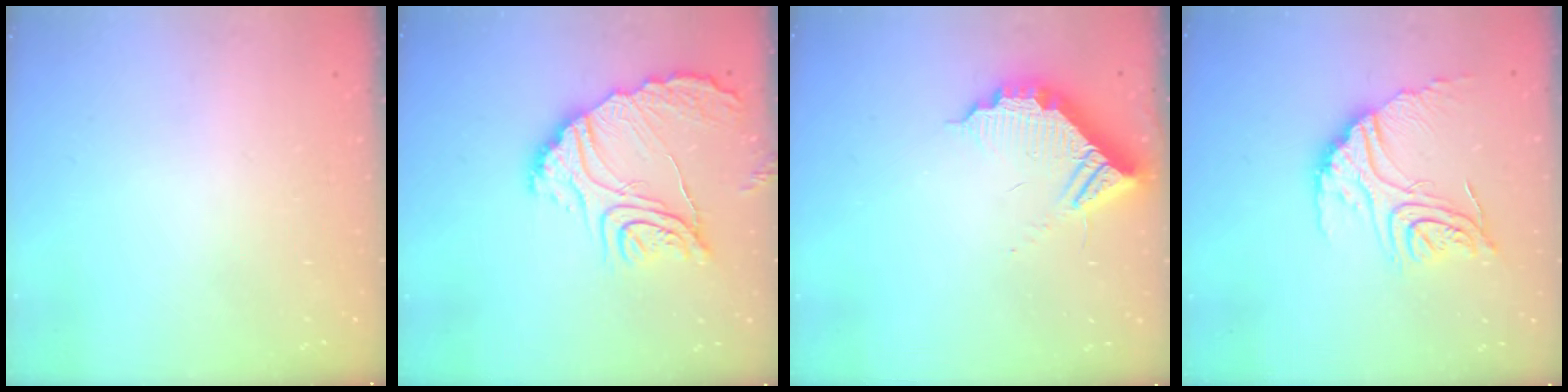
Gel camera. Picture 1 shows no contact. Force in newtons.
{"total": 18.5, "press": 18.5, "slide": 1.8}
{"total": 10.5, "press": 10.4, "slide": 0.8}
{"total": 17.3, "press": 17.2, "slide": 1.4}